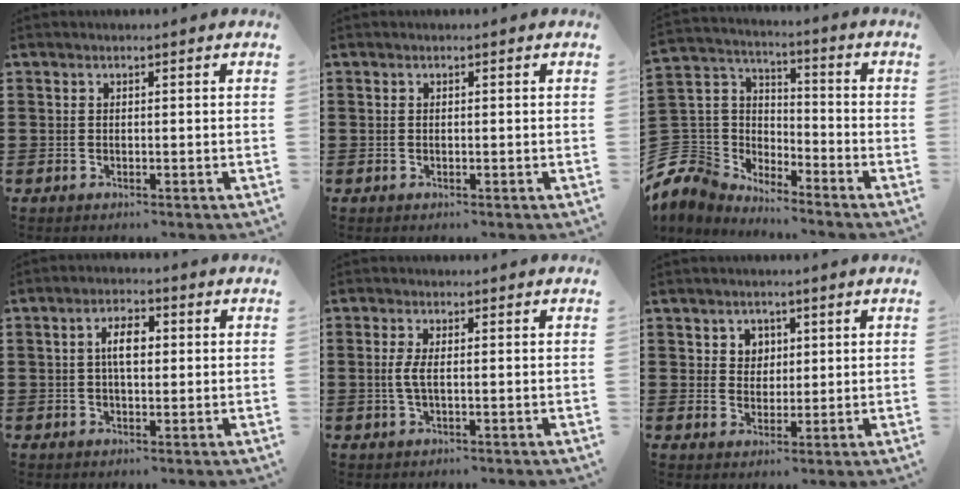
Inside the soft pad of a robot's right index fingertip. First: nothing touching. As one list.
[{"total": 0.0}, {"total": 6.5, "force": [-4.1, 4.9, 0.4], "torque": [-0.076, -0.014, -0.093]}, {"total": 4.3, "force": [0.5, 1.8, 3.9], "torque": [-0.069, 0.006, 0.004]}, {"total": 2.7, "force": [-0.1, 0.6, 2.7], "torque": [-0.065, -0.007, -0.008]}, {"total": 3.2, "force": [1.4, 2.8, 0.5], "torque": [-0.023, 0.011, 0.024]}]